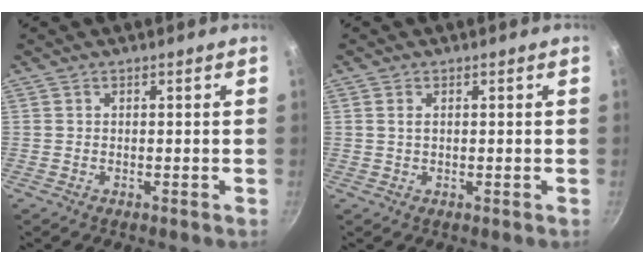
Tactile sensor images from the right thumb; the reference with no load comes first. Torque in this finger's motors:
{"motor_torque": [-0.23, 0.24, -0.03, 0.64, -0.01]}